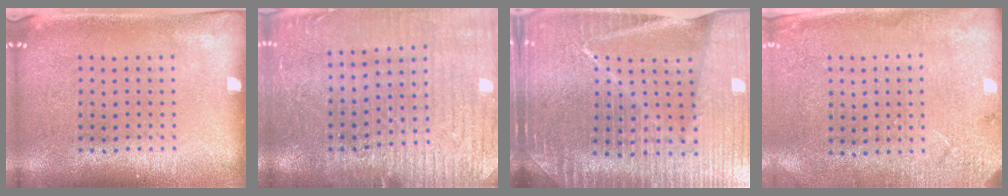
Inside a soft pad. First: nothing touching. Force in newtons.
{"total": 3.1, "press": 3.1, "slide": 0.4}
{"total": 5.7, "press": 5.1, "slide": 2.4}
{"total": 2.6, "press": 2.4, "slide": 0.9}